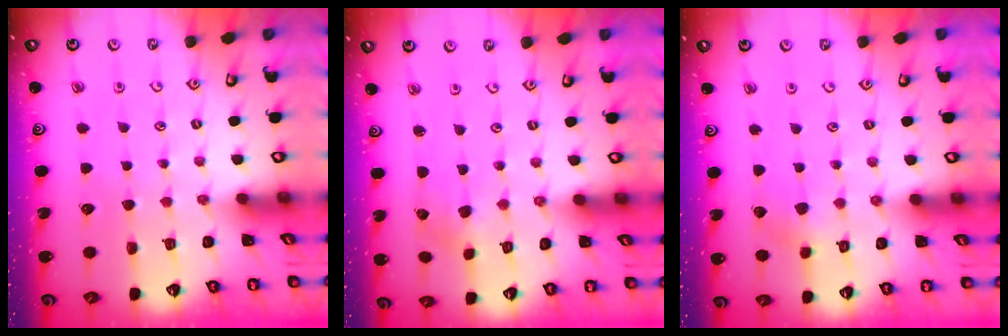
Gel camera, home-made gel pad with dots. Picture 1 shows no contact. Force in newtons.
{"total": 2.6, "press": 2.6, "slide": 0.2}
{"total": 4.1, "press": 4.0, "slide": 0.9}